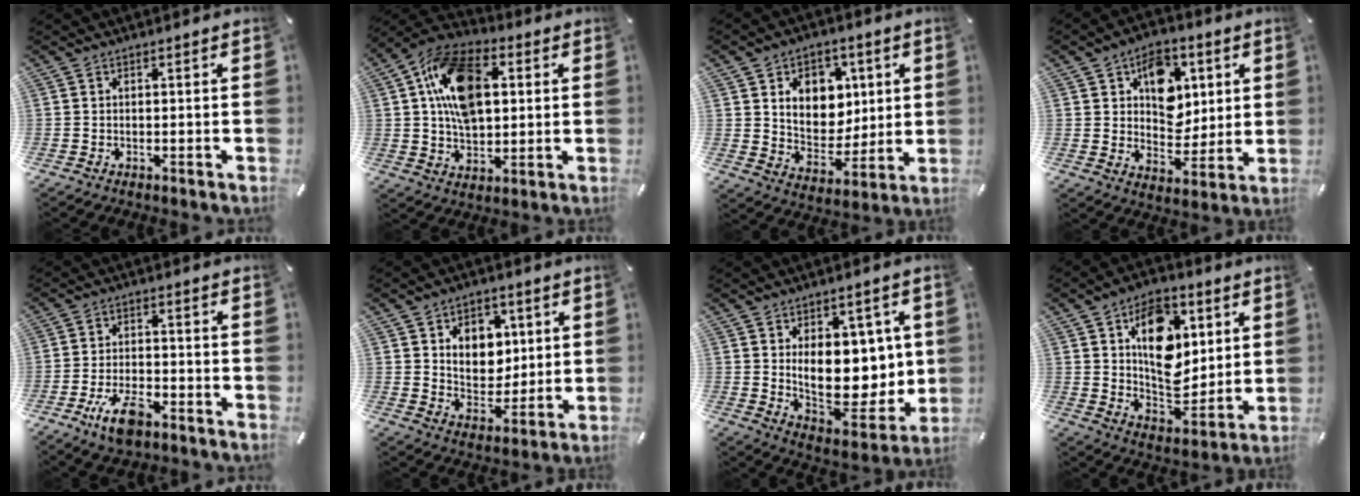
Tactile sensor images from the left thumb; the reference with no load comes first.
{"total": 17.7, "force": [3.9, 12.1, 12.4], "torque": [-0.231, 0.010, 0.072]}
{"total": 11.2, "force": [4.1, 9.3, 4.6], "torque": [-0.063, -0.023, 0.077]}
{"total": 11.6, "force": [4.0, 9.3, 5.6], "torque": [-0.073, -0.013, 0.074]}
{"total": 8.6, "force": [-5.0, 3.8, 5.8], "torque": [-0.124, 0.015, -0.091]}
{"total": 9.4, "force": [3.3, 7.7, 4.3], "torque": [-0.055, -0.013, 0.058]}
{"total": 15.2, "force": [3.0, 10.2, 10.8], "torque": [-0.148, -0.037, 0.060]}
{"total": 15.9, "force": [5.3, 11.1, 10.0], "torque": [-0.139, -0.016, 0.099]}